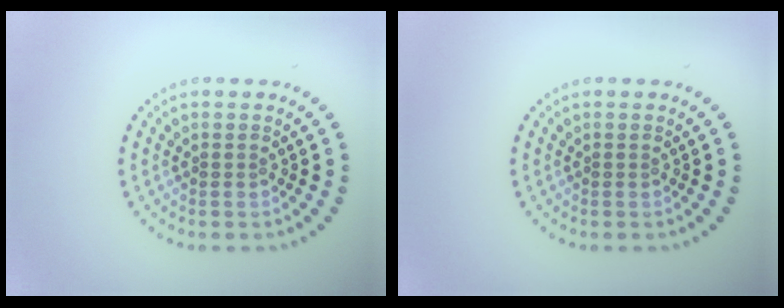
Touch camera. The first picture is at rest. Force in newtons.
{"total": 0.0}